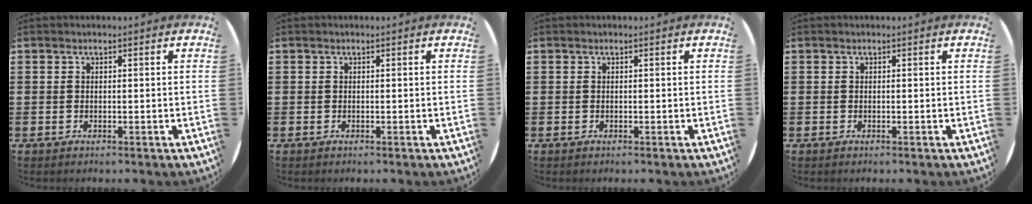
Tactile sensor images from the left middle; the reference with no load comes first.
{"total": 0.0}
{"total": 0.0}
{"total": 0.0}